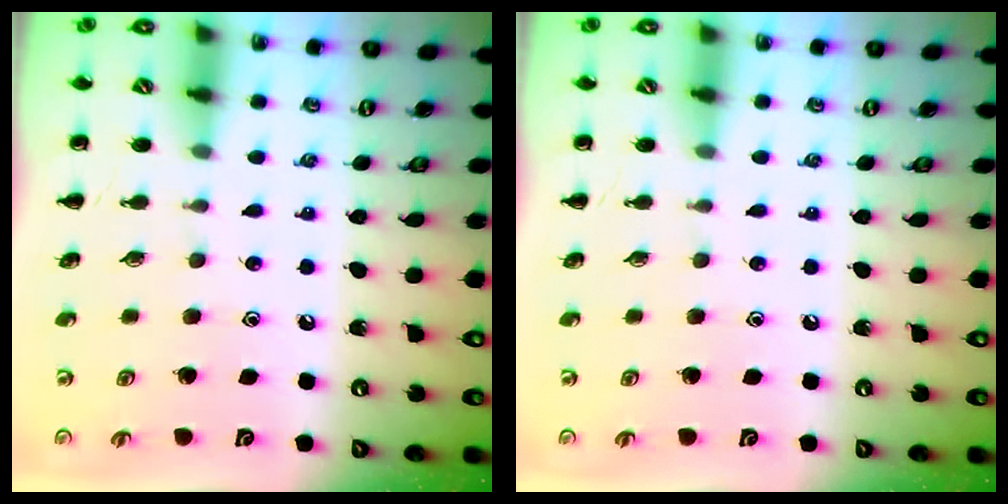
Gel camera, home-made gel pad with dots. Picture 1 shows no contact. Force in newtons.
{"total": 0.0}